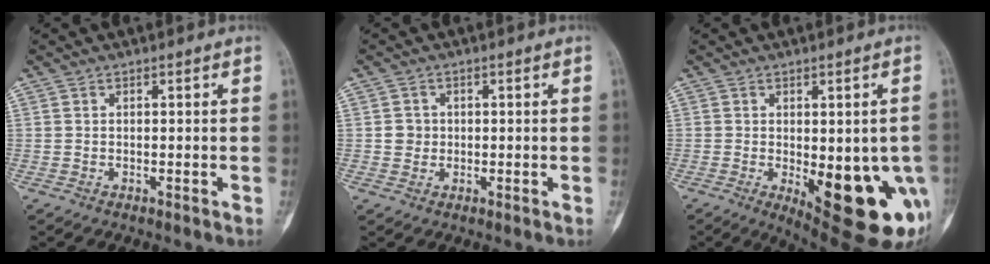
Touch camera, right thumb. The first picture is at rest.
{"total": 2.5, "force": [0.1, 2.4, 0.7], "torque": [0.001, 0.005, 0.002]}
{"total": 17.4, "force": [-5.0, 6.8, 15.2], "torque": [-0.130, -0.009, -0.042]}